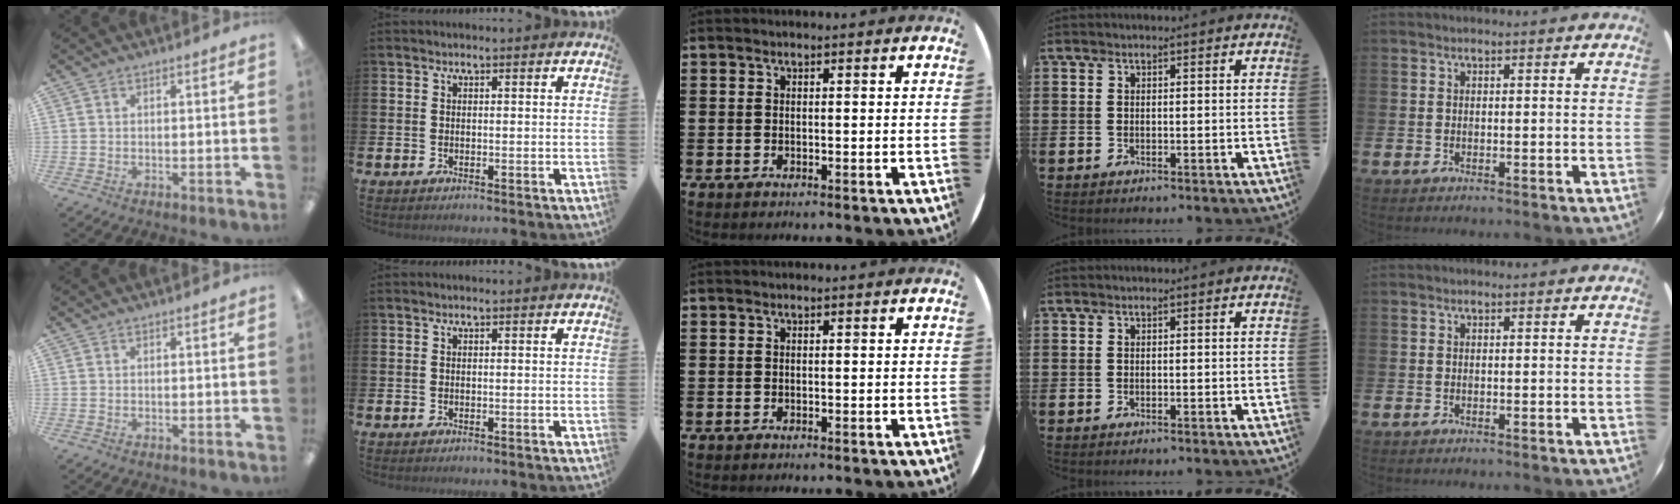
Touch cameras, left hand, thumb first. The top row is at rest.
{}